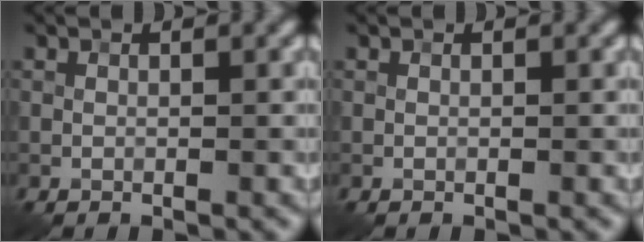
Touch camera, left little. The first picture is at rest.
{"total": 0.0}